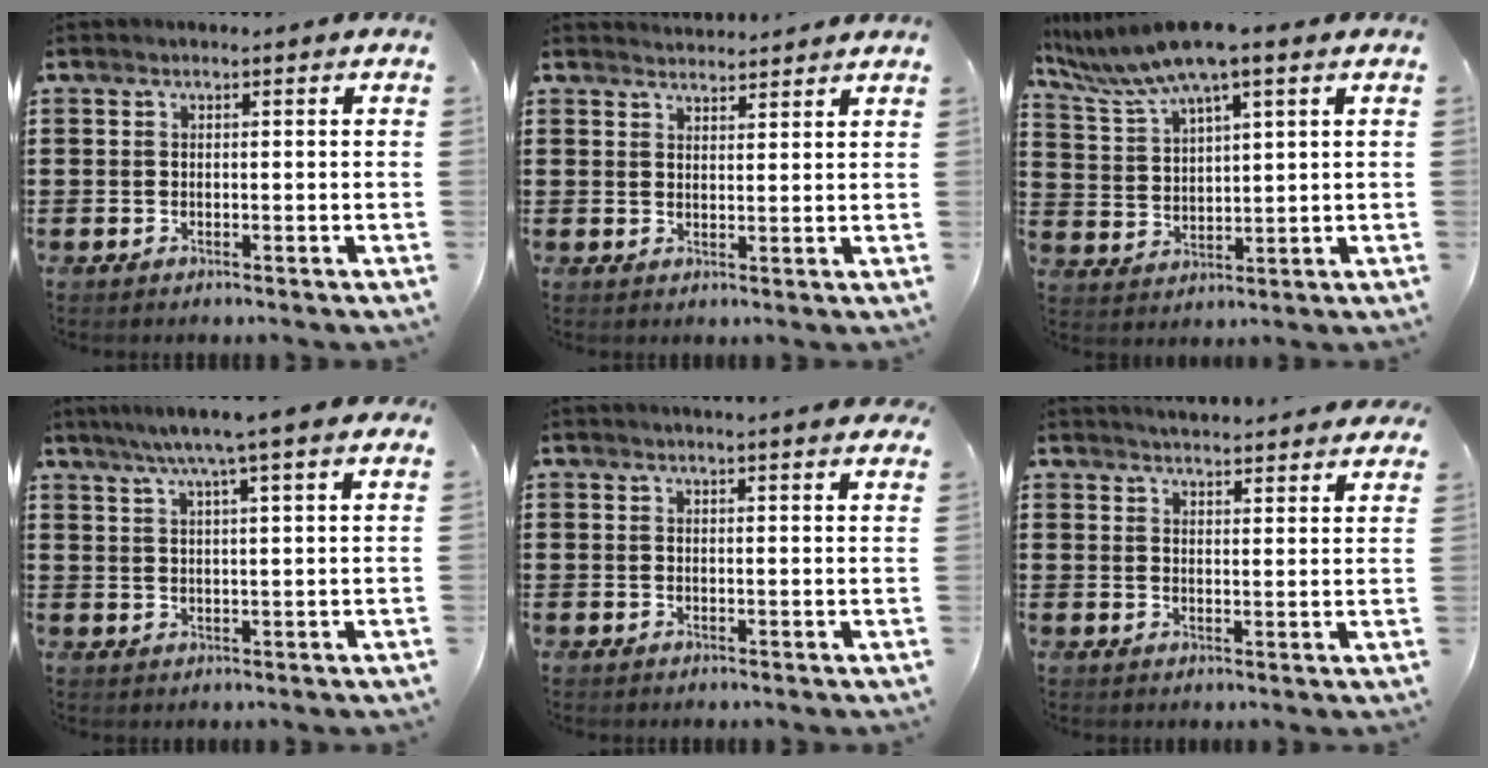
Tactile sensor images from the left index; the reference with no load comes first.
{"total": 2.6, "force": [2.6, -0.2, -0.2], "torque": [-0.003, -0.008, 0.049]}
{"total": 8.6, "force": [6.8, 0.4, 5.2], "torque": [-0.120, -0.026, 0.120]}
{"total": 5.7, "force": [4.4, -0.6, 3.6], "torque": [-0.083, -0.011, 0.074]}
{"total": 2.0, "force": [1.9, -0.3, 0.6], "torque": [-0.017, 0.000, 0.036]}
{"total": 3.8, "force": [3.8, -0.3, 0.2], "torque": [-0.018, -0.021, 0.066]}